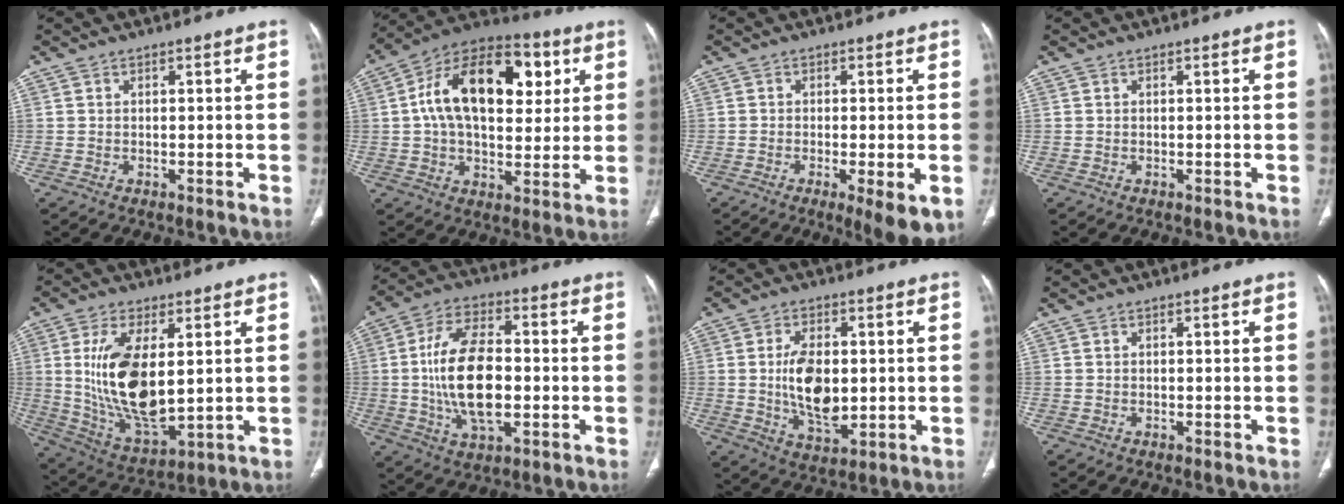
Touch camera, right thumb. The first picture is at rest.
{"total": 22.4, "force": [5.4, 13.2, 17.3], "torque": [-0.255, 0.014, 0.077]}
{"total": 7.5, "force": [-2.5, 1.7, 6.8], "torque": [-0.099, -0.018, -0.037]}
{"total": 0.0}
{"total": 17.1, "force": [2.6, 7.9, 14.9], "torque": [-0.280, -0.026, 0.065]}
{"total": 16.5, "force": [-1.1, 8.6, 14.1], "torque": [-0.256, 0.010, -0.019]}
{"total": 11.1, "force": [0.2, 6.2, 9.2], "torque": [-0.153, -0.012, 0.012]}
{"total": 0.0}